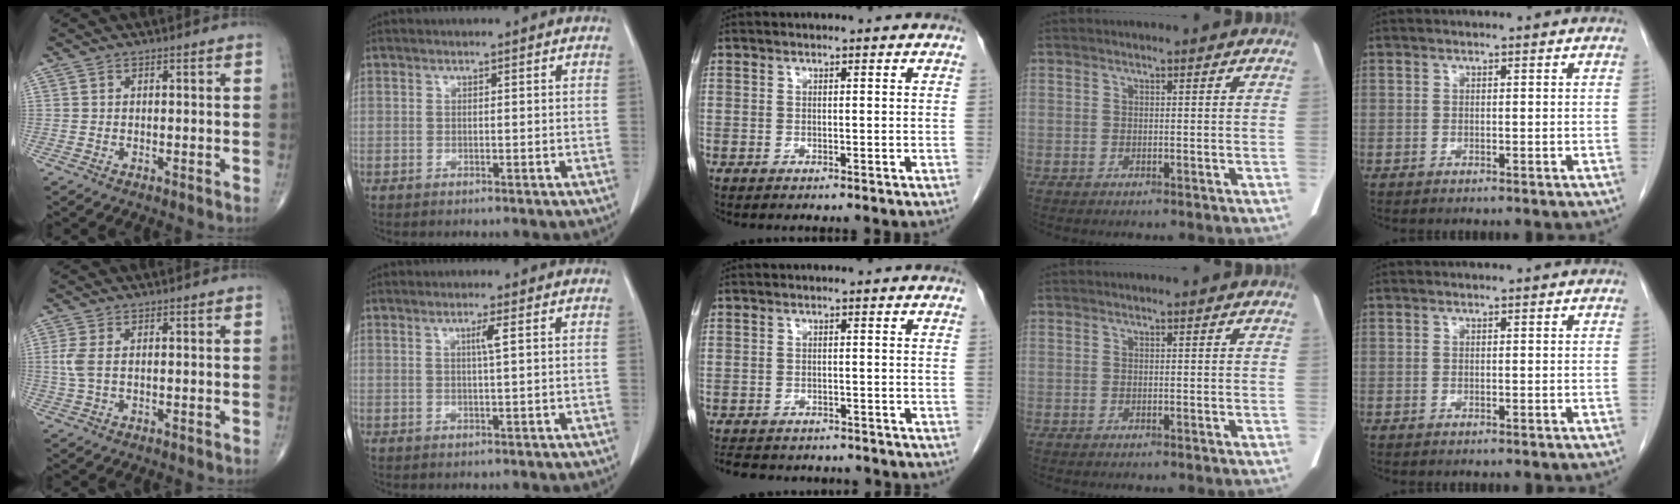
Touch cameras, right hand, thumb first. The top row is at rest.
{"thumb": {"total": 3.0, "force": [0.3, 1.4, 2.7], "torque": [-0.082, 0.002, 0.008]}, "index": {"total": 1.8, "force": [0.6, -0.4, 1.7], "torque": [-0.032, -0.002, 0.011]}, "middle": {"total": 9.3, "force": [-8.3, 3.2, 2.8], "torque": [-0.059, -0.001, -0.106]}}